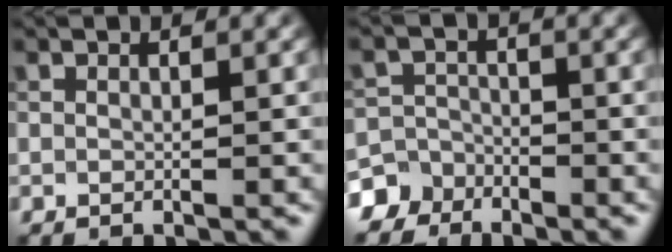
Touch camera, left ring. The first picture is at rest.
{"total": 5.8, "force": [-4.4, 3.7, 0.2], "torque": [0.014, -0.011, -0.085]}